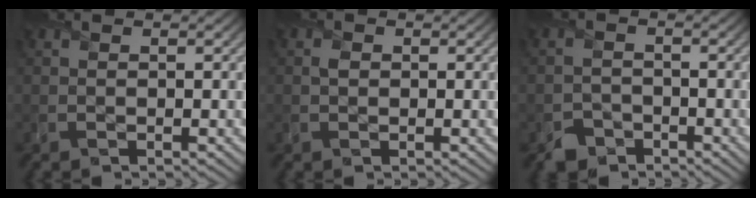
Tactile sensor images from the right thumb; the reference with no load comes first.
{"total": 0.8, "force": [0.1, 0.7, 0.3], "torque": [-0.006, -0.002, 0.000]}
{"total": 2.7, "force": [-2.1, 1.6, 0.3], "torque": [0.000, -0.001, -0.047]}